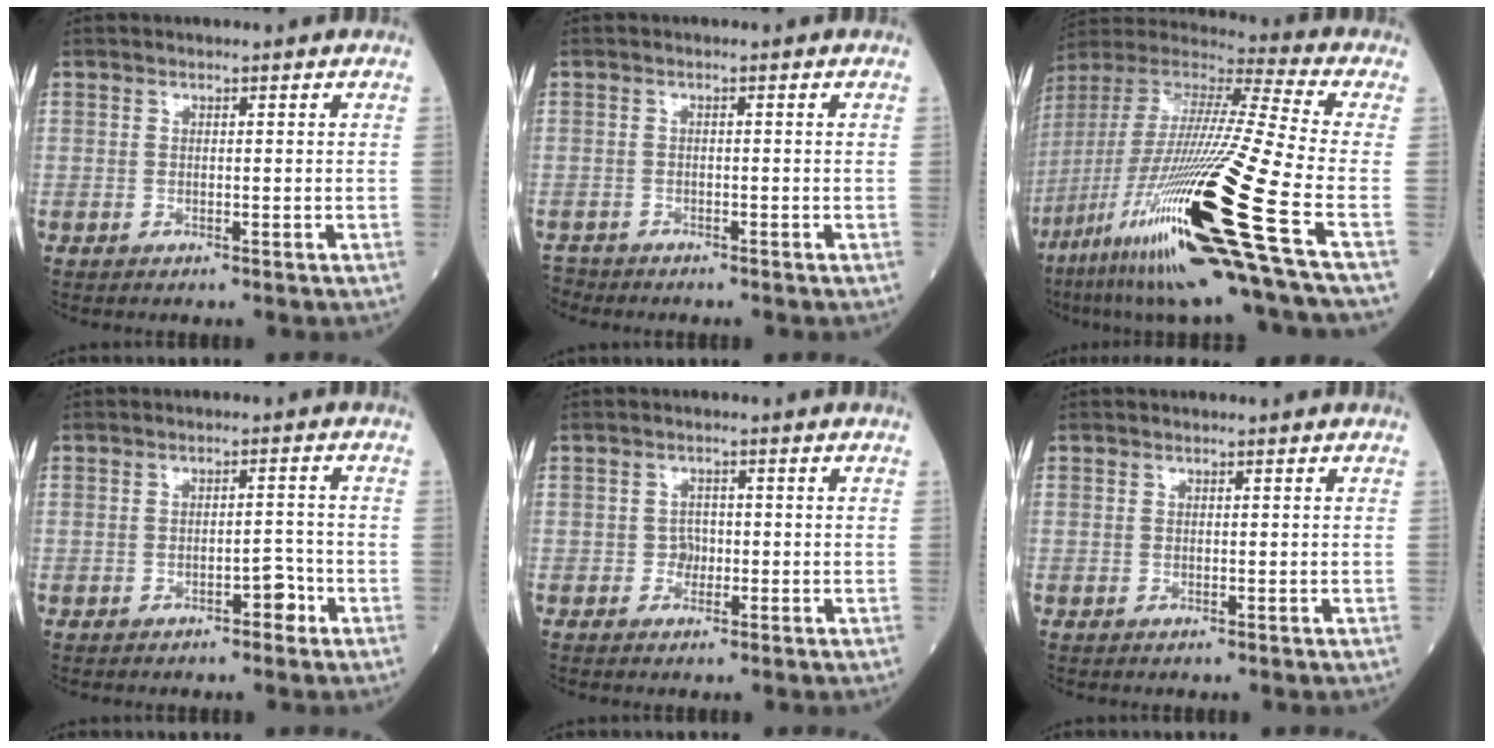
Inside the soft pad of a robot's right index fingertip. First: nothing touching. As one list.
[{"total": 2.1, "force": [-2.0, 0.4, -0.3], "torque": [0.004, -0.008, -0.038]}, {"total": 30.6, "force": [-12.6, 0.6, 27.9], "torque": [-0.533, -0.064, -0.234]}, {"total": 2.6, "force": [-1.5, 1.0, 1.8], "torque": [-0.021, 0.006, -0.023]}, {"total": 1.7, "force": [-0.5, 1.4, 0.8], "torque": [-0.007, 0.006, -0.008]}, {"total": 0.0}]